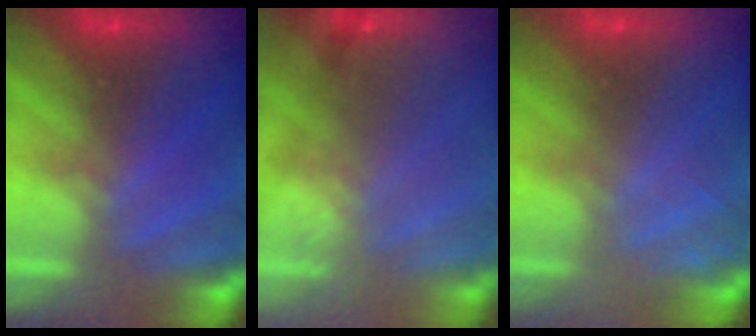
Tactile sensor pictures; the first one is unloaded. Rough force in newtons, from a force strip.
{"total": 2.9}
{"total": 2.0}